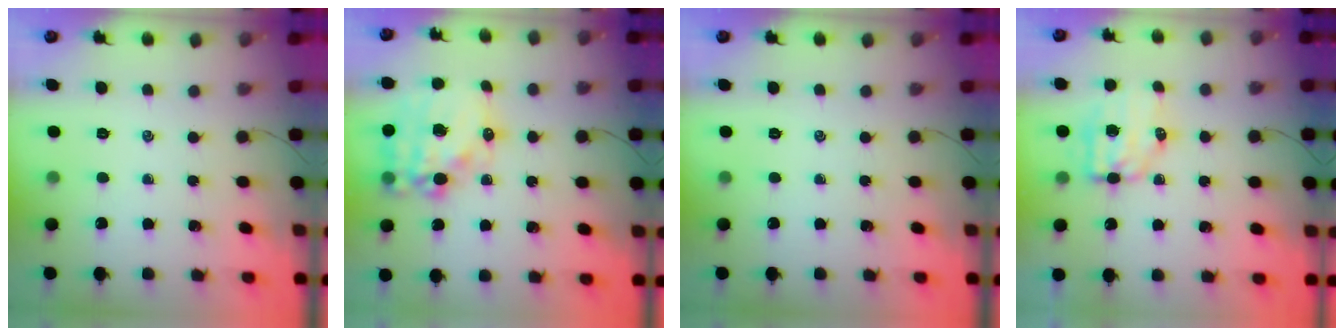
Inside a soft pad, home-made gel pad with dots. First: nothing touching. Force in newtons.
{"total": 18.0, "press": 17.5, "slide": 3.9}
{"total": 0.0}
{"total": 7.5, "press": 7.3, "slide": 1.4}